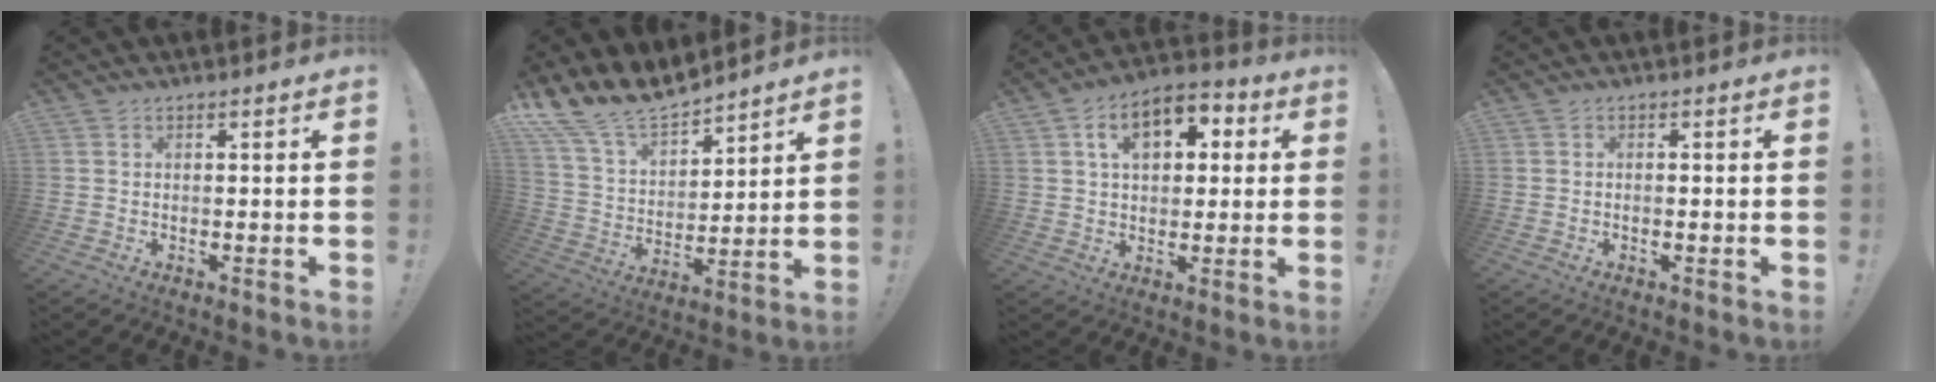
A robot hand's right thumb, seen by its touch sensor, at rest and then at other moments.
{"total": 15.5, "force": [13.8, 5.4, 4.5], "torque": [-0.115, -0.111, 0.258]}
{"total": 11.9, "force": [4.1, 7.8, 8.0], "torque": [-0.118, -0.001, 0.072]}
{"total": 0.7, "force": [-0.5, 0.2, 0.5], "torque": [-0.016, 0.003, -0.007]}